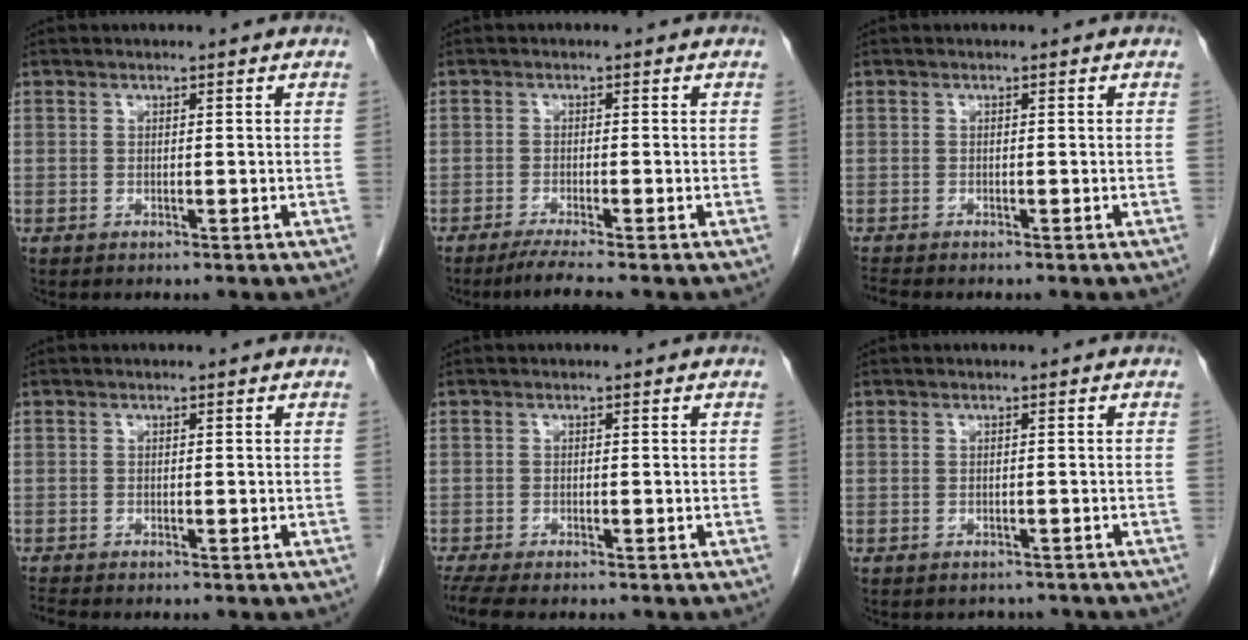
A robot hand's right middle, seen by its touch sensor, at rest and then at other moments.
{"total": 3.9, "force": [-3.1, -0.9, 2.1], "torque": [-0.039, -0.012, -0.058]}
{"total": 1.1, "force": [-1.1, -0.2, 0.1], "torque": [-0.008, -0.004, -0.021]}
{"total": 1.0, "force": [-1.0, -0.3, 0.0], "torque": [-0.007, -0.005, -0.020]}
{"total": 5.7, "force": [-4.6, 1.3, 3.0], "torque": [-0.051, -0.011, -0.074]}
{"total": 2.4, "force": [-2.1, 1.2, -0.1], "torque": [0.002, 0.002, -0.030]}